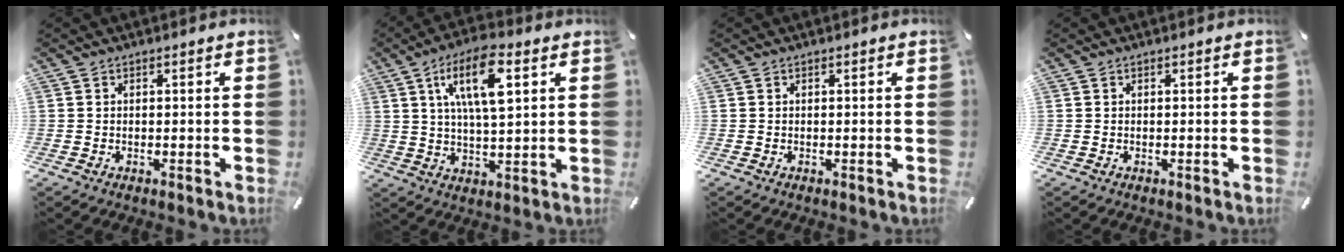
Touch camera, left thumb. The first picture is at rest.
{"total": 12.5, "force": [5.0, 4.4, 10.6], "torque": [-0.186, 0.004, 0.085]}
{"total": 0.0}
{"total": 0.0}